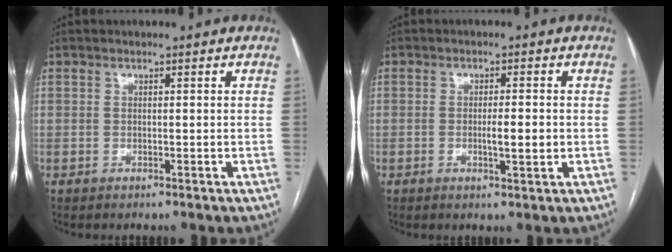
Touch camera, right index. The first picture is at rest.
{"total": 3.4, "force": [-0.5, 0.4, 3.4], "torque": [-0.057, -0.003, -0.007]}